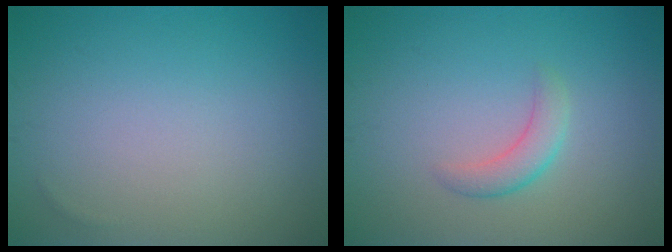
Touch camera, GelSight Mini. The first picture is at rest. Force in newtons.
{"total": 2.0, "press": 1.9, "slide": 0.2}